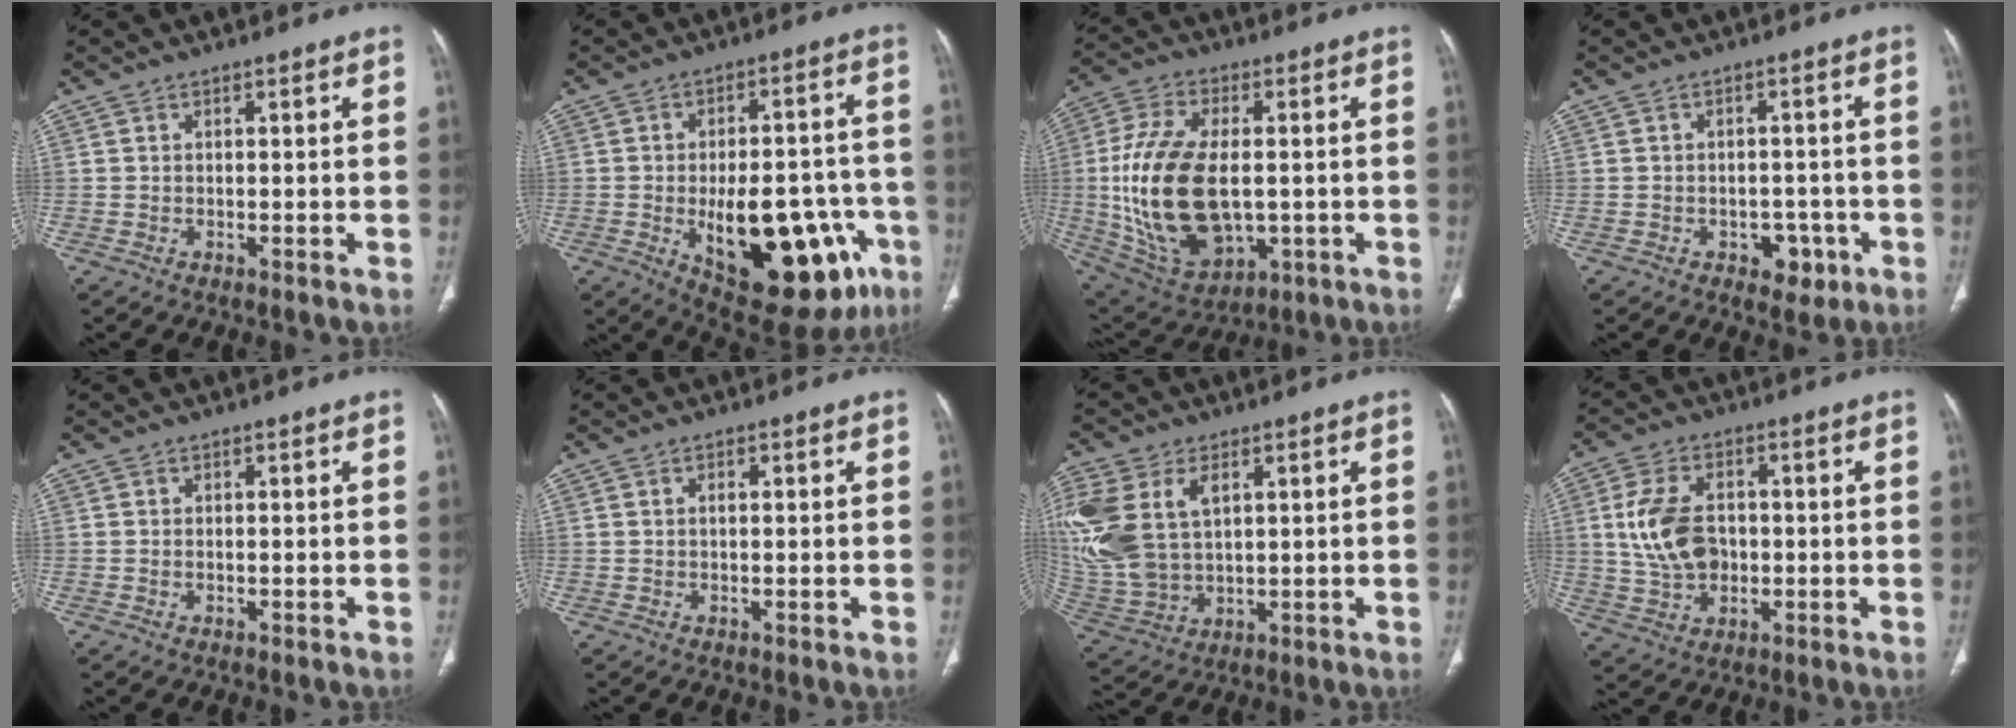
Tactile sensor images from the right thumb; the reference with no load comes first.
{"total": 24.5, "force": [-7.5, 11.7, 20.2], "torque": [-0.232, 0.022, -0.077]}
{"total": 22.1, "force": [-1.0, 12.5, 18.2], "torque": [-0.361, -0.007, 0.004]}
{"total": 4.8, "force": [-2.1, 3.5, 2.6], "torque": [-0.009, 0.015, -0.022]}
{"total": 0.0}
{"total": 1.1, "force": [0.3, 0.5, 0.9], "torque": [-0.021, 0.005, 0.004]}
{"total": 20.1, "force": [5.5, 13.1, 14.2], "torque": [-0.349, -0.001, 0.119]}
{"total": 11.1, "force": [0.4, 7.6, 8.1], "torque": [-0.148, 0.008, 0.013]}